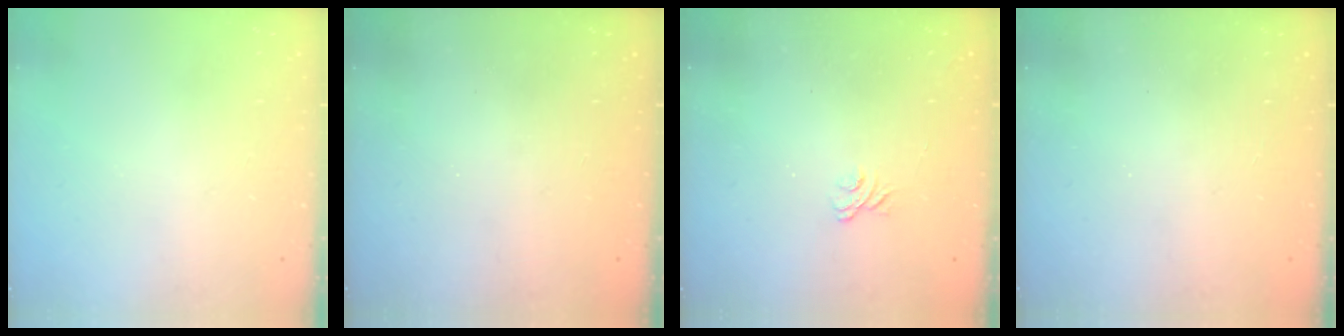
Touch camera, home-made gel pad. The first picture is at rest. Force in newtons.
{"total": 2.3, "press": 2.2, "slide": 0.8}
{"total": 1.9, "press": 1.5, "slide": 1.1}
{"total": 2.3, "press": 2.2, "slide": 0.8}